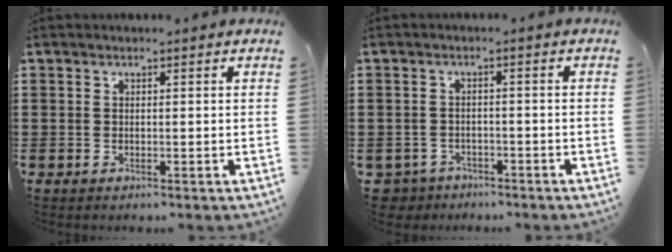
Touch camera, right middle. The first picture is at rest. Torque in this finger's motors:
{"motor_torque": [-0.15, 0.05, 0.00, -0.02]}